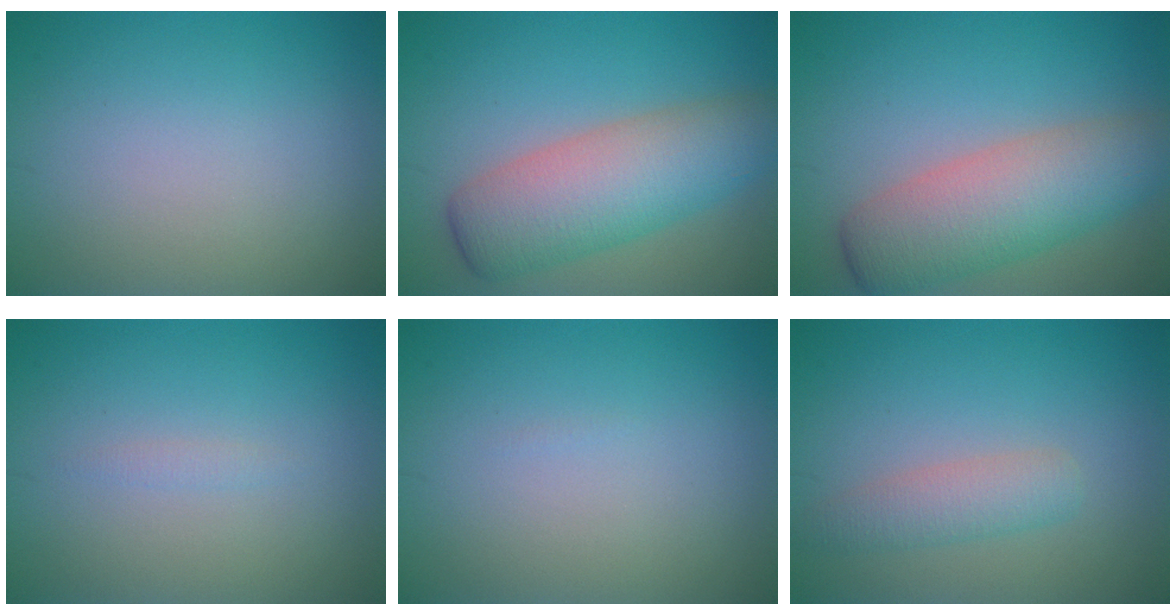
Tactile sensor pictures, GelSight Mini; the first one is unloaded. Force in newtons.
{"total": 7.5, "press": 7.5, "slide": 0.3}
{"total": 7.2, "press": 7.2, "slide": 0.4}
{"total": 0.6, "press": 0.6, "slide": 0.0}
{"total": 0.0}
{"total": 2.6, "press": 2.6, "slide": 0.2}